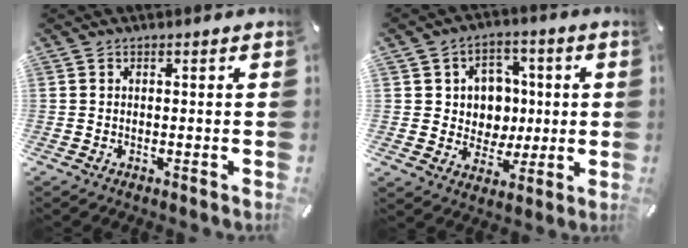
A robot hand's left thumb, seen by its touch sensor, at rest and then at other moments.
{"total": 8.9, "force": [1.0, 8.7, 1.9], "torque": [-0.028, -0.006, 0.025]}